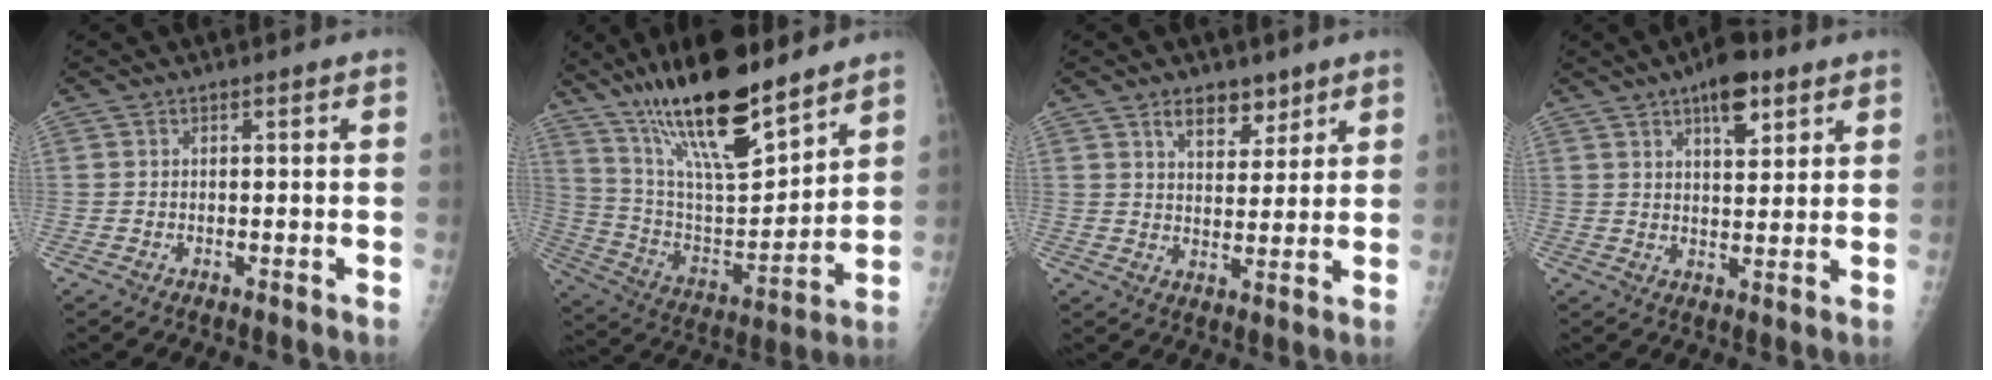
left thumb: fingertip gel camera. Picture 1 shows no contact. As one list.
[{"total": 23.6, "force": [16.9, 6.4, 15.2], "torque": [-0.240, -0.071, 0.304]}, {"total": 6.6, "force": [4.4, 3.6, 3.3], "torque": [-0.023, -0.029, 0.073]}, {"total": 8.4, "force": [4.8, 3.6, 5.9], "torque": [-0.066, -0.022, 0.070]}]